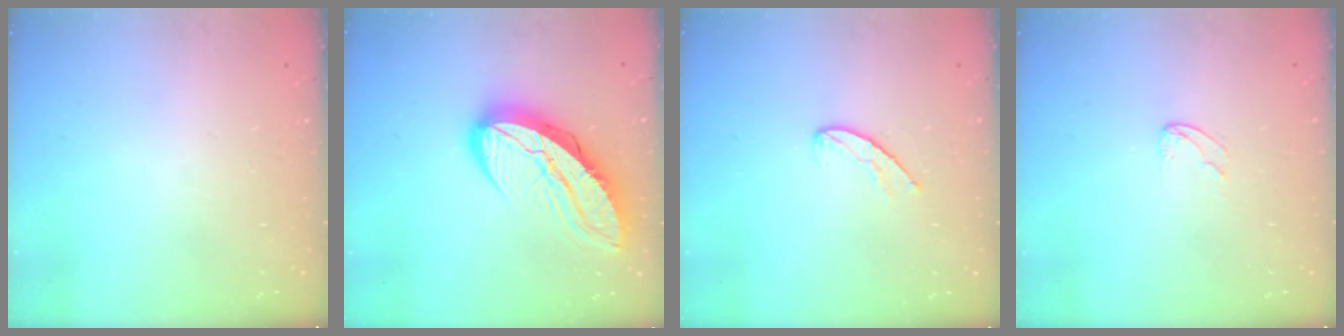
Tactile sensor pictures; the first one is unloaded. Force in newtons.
{"total": 15.7, "press": 15.6, "slide": 1.4}
{"total": 5.5, "press": 5.5, "slide": 0.5}
{"total": 3.8, "press": 3.8, "slide": 0.3}